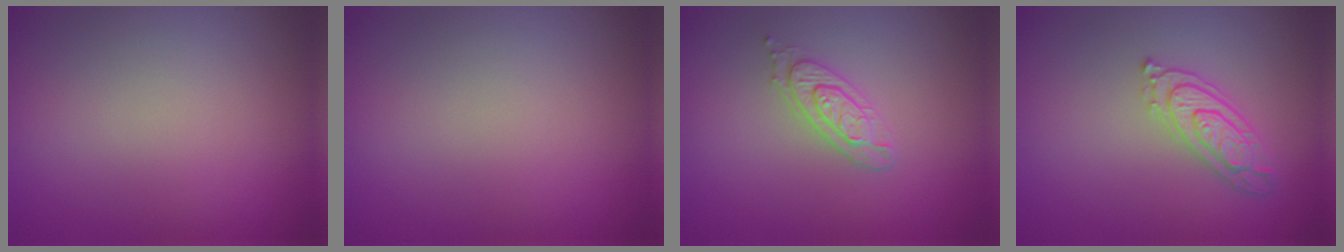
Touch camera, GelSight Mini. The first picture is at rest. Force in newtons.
{"total": 0.0}
{"total": 2.6, "press": 2.4, "slide": 1.0}
{"total": 3.0, "press": 2.9, "slide": 0.7}